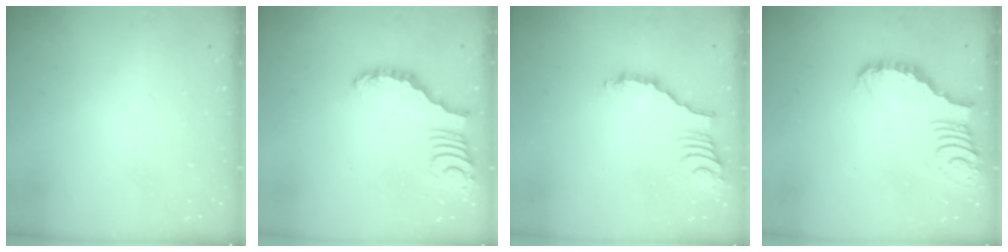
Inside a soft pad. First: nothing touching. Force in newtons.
{"total": 2.2, "press": 2.2, "slide": 0.0}
{"total": 2.8, "press": 2.8, "slide": 0.3}
{"total": 3.4, "press": 3.4, "slide": 0.2}